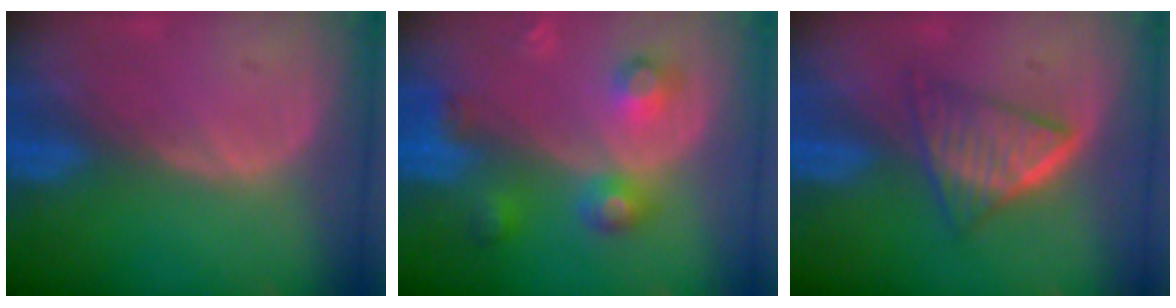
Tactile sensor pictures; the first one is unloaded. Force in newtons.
{"total": 5.7, "press": 5.7, "slide": 0.2}
{"total": 6.5, "press": 5.5, "slide": 3.5}